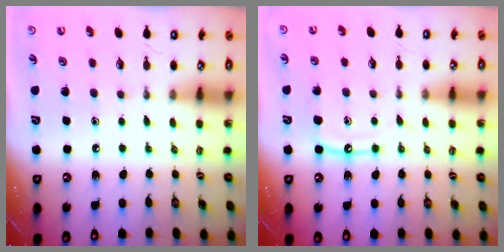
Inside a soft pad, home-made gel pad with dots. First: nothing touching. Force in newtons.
{"total": 7.7, "press": 7.6, "slide": 0.7}